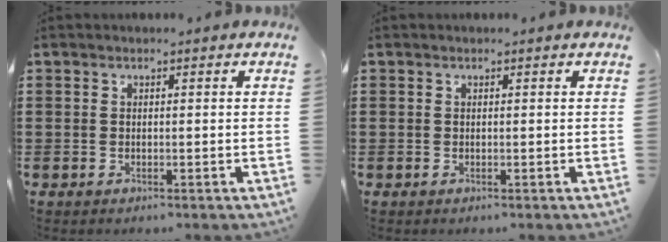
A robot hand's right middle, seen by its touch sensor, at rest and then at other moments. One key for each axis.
{"total": 0.0}